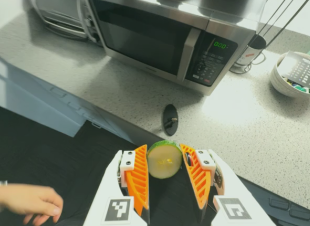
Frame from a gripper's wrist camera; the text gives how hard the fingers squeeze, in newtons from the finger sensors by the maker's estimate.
{"total": 9.5, "left": 10.2, "right": 8.9}